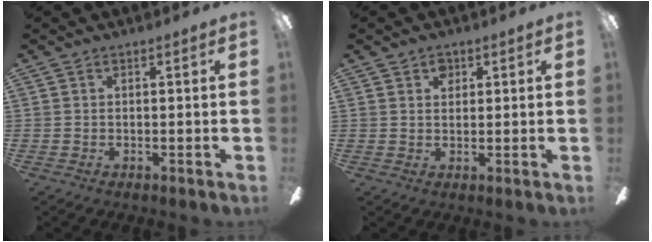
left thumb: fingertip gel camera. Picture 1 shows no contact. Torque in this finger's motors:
{"motor_torque": [0.18, -0.14, -0.21, 0.12, -0.02]}